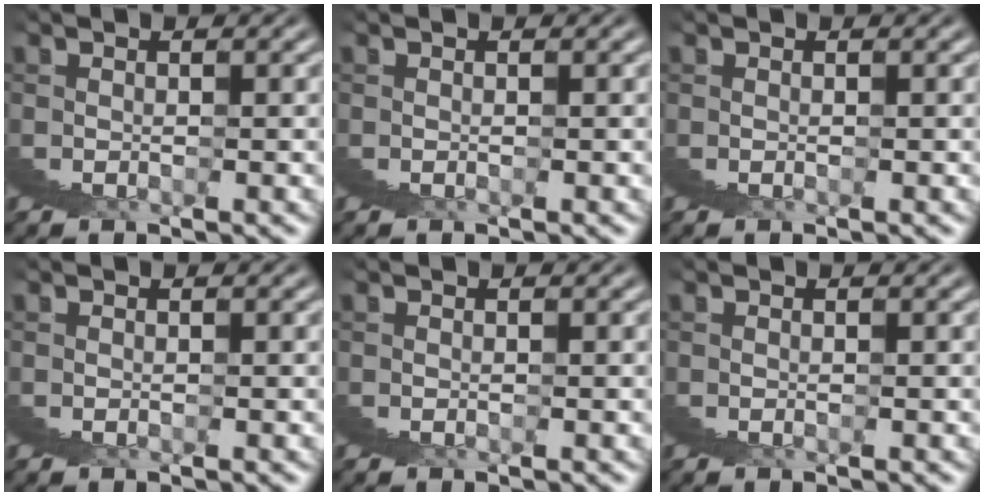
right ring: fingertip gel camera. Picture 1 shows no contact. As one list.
[{"total": 0.0}, {"total": 0.0}, {"total": 0.0}, {"total": 0.0}, {"total": 0.0}]